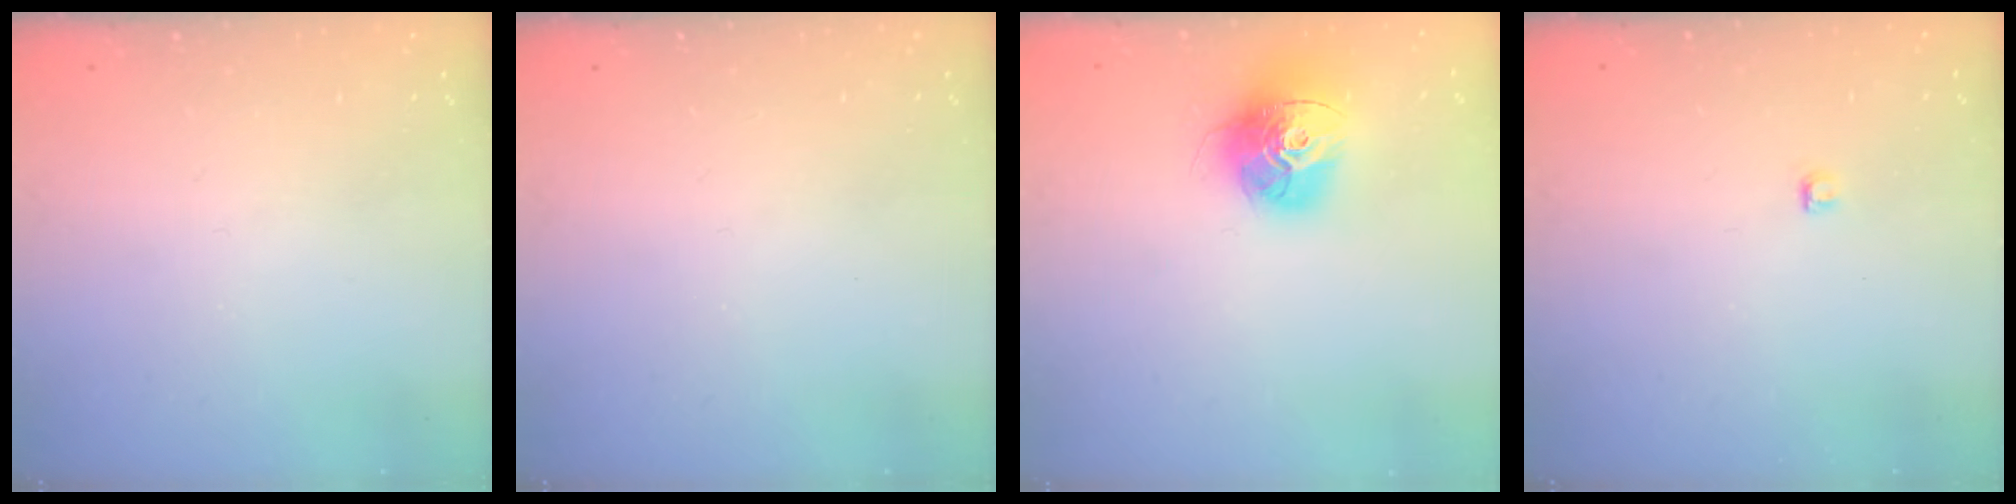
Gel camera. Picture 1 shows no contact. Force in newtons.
{"total": 0.0}
{"total": 15.2, "press": 15.2, "slide": 1.3}
{"total": 2.8, "press": 2.7, "slide": 0.3}